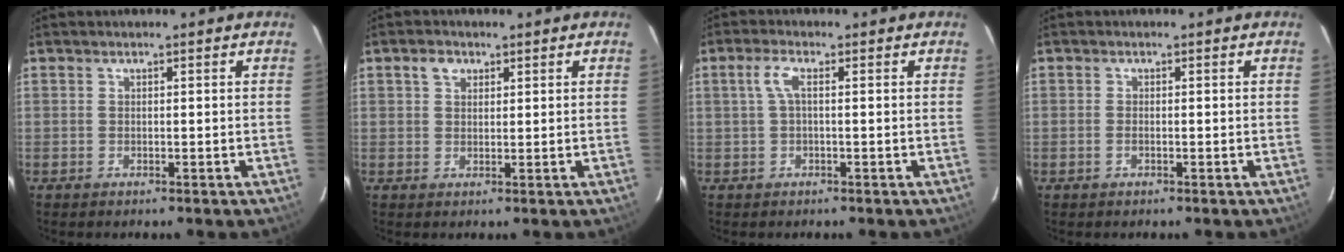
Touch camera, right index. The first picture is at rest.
{"total": 2.5, "force": [1.3, 1.9, 1.1], "torque": [-0.015, 0.009, 0.023]}
{"total": 2.7, "force": [0.3, 0.5, 2.6], "torque": [-0.056, 0.005, 0.005]}
{"total": 0.9, "force": [-0.4, 0.4, 0.7], "torque": [-0.015, 0.000, -0.008]}